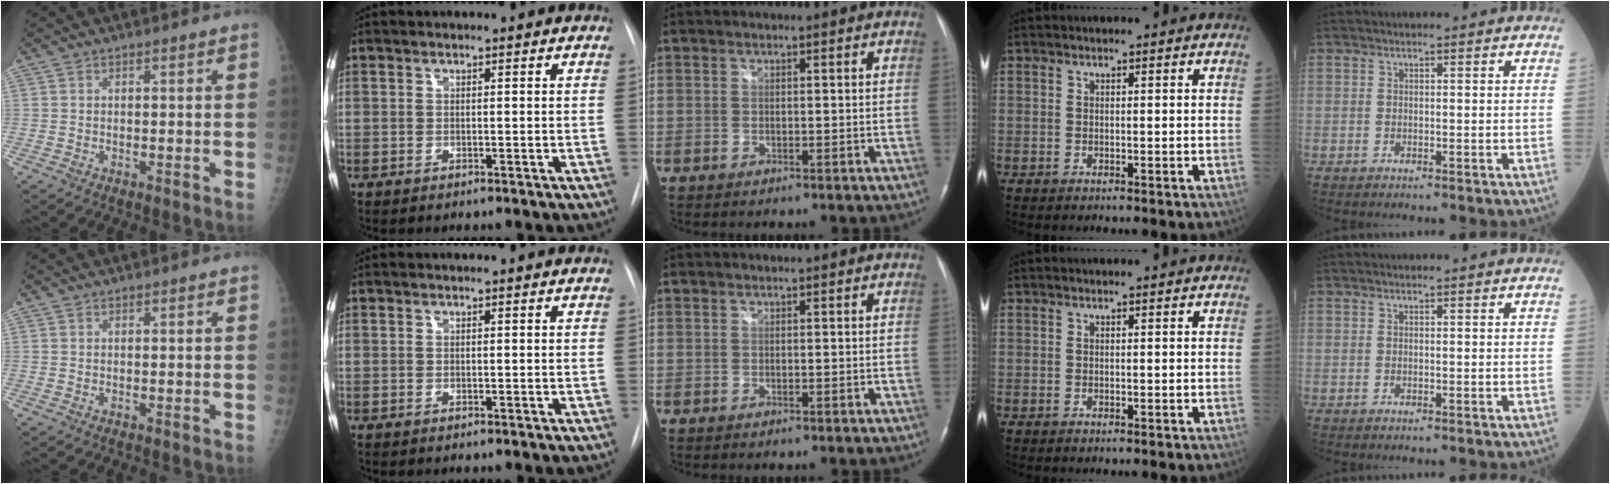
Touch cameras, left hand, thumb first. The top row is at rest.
{}